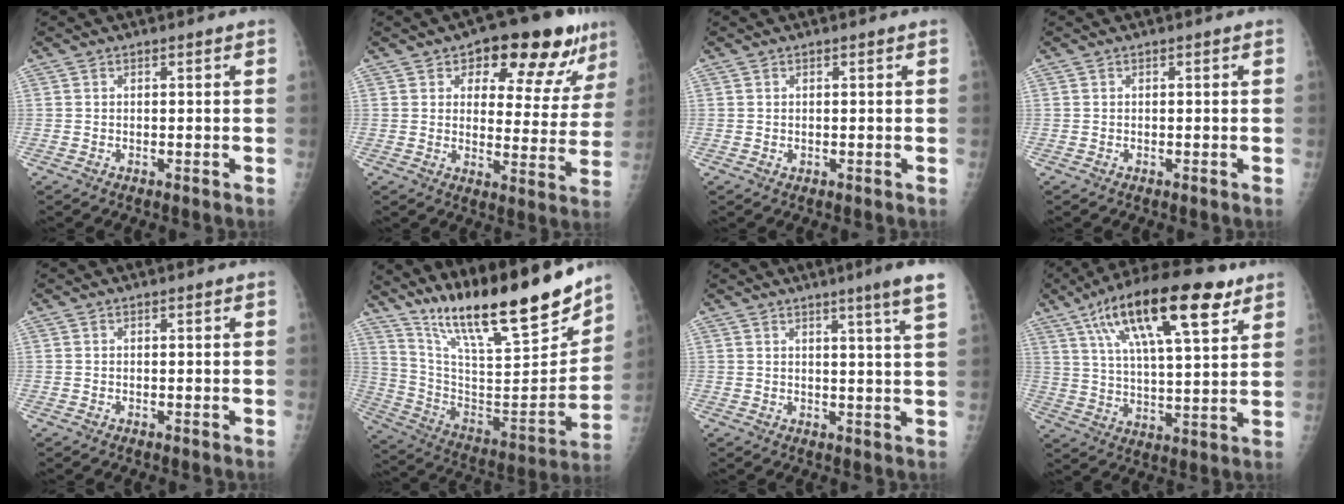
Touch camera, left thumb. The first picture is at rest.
{"total": 16.4, "force": [9.7, 7.8, 10.6], "torque": [-0.078, -0.030, 0.130]}
{"total": 0.5, "force": [0.2, 0.4, 0.3], "torque": [-0.002, -0.001, 0.003]}
{"total": 0.0}
{"total": 0.0}
{"total": 26.1, "force": [20.1, 4.8, 15.9], "torque": [-0.238, -0.095, 0.340]}
{"total": 6.6, "force": [4.2, -1.1, 4.9], "torque": [-0.067, -0.024, 0.051]}
{"total": 21.6, "force": [11.2, 6.9, 17.2], "torque": [-0.278, -0.013, 0.185]}